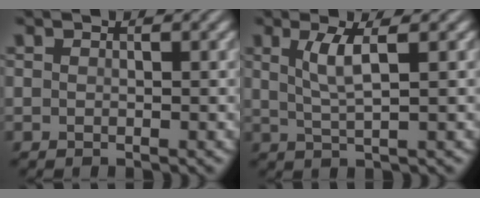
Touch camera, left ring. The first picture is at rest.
{"total": 3.0, "force": [1.0, 0.6, 2.8], "torque": [-0.056, 0.001, 0.022]}